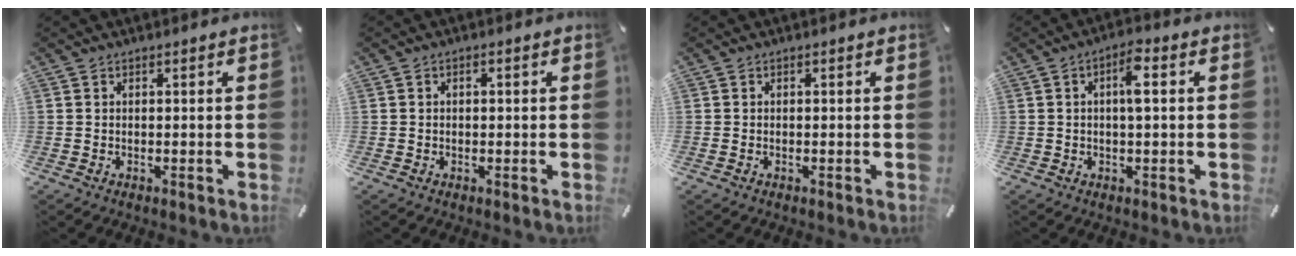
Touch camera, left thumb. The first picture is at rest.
{"total": 0.9, "force": [-0.1, 0.7, 0.6], "torque": [-0.013, 0.004, -0.003]}
{"total": 0.6, "force": [-0.3, 0.3, 0.4], "torque": [-0.007, -0.001, -0.005]}
{"total": 5.4, "force": [0.9, 1.9, 4.9], "torque": [-0.075, 0.002, 0.006]}